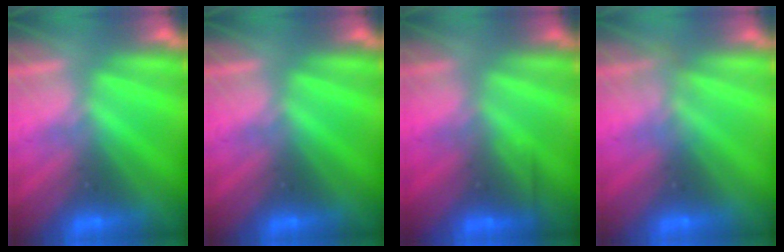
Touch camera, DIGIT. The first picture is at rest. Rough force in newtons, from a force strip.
{"total": 0.0}
{"total": 2.5}
{"total": 2.2}